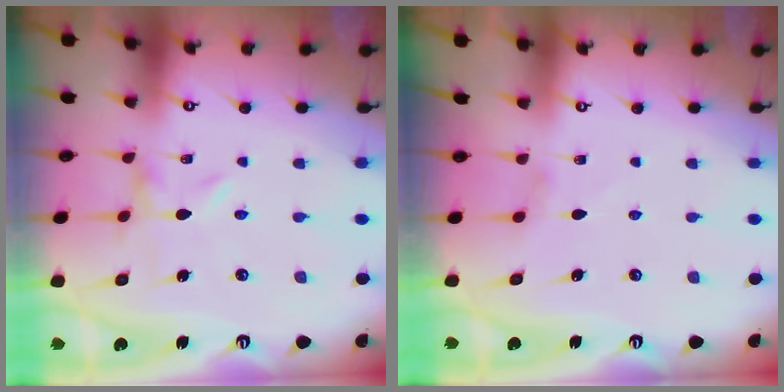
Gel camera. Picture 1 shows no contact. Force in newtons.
{"total": 1.4, "press": 1.4, "slide": 0.3}